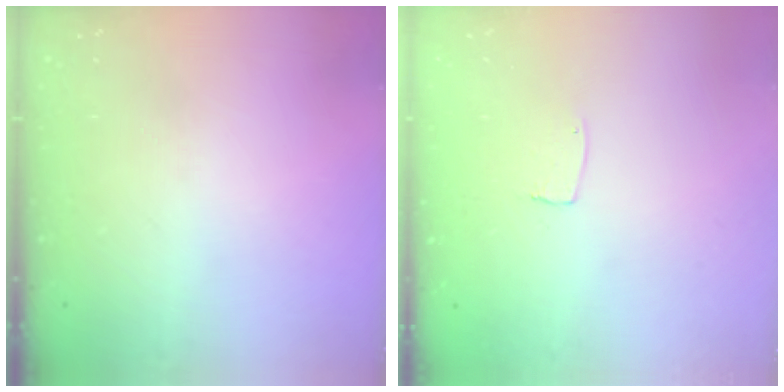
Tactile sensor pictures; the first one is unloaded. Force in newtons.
{"total": 2.6, "press": 2.6, "slide": 0.1}